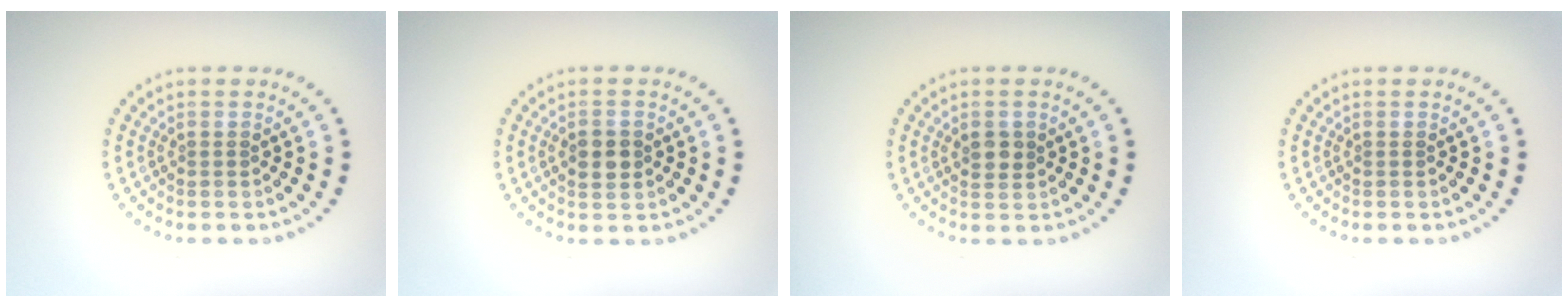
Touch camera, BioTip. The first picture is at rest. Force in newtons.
{"total": 2.7, "press": 2.7, "slide": 0.0}
{"total": 1.7, "press": 1.7, "slide": 0.3}
{"total": 0.0}